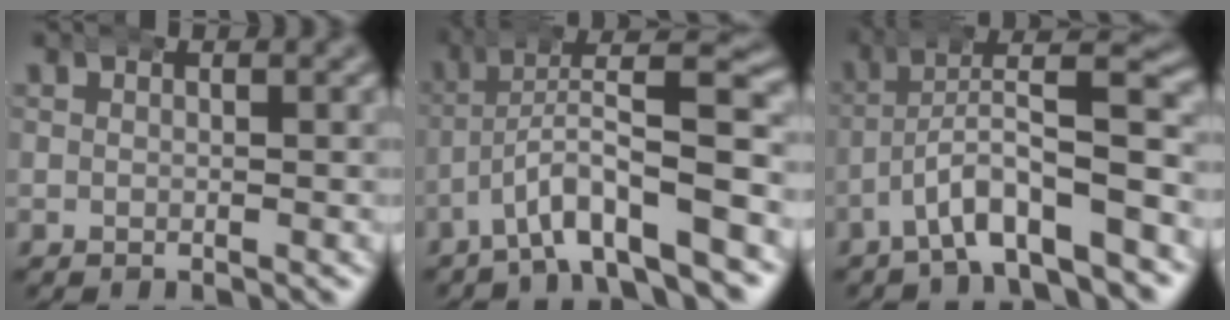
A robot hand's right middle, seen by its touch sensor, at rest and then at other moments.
{"total": 7.4, "force": [-1.3, 2.8, 6.7], "torque": [-0.112, 0.005, -0.017]}
{"total": 6.4, "force": [-2.1, 2.2, 5.6], "torque": [-0.101, -0.002, -0.030]}